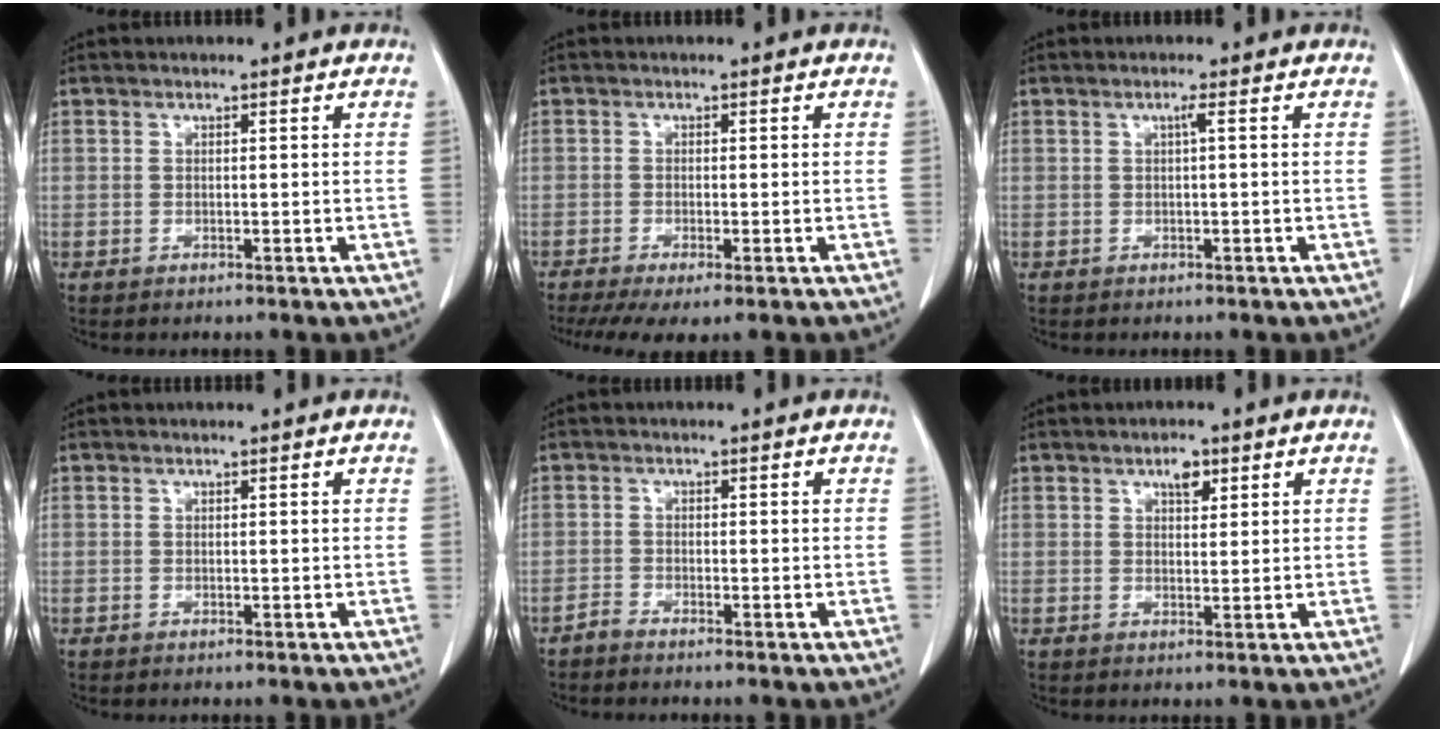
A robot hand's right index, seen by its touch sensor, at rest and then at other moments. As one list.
[{"total": 7.5, "force": [-4.2, 2.4, 5.7], "torque": [-0.100, -0.013, -0.067]}, {"total": 1.2, "force": [0.3, 0.1, 1.1], "torque": [-0.025, 0.003, 0.007]}, {"total": 0.0}, {"total": 1.6, "force": [-1.3, 0.3, 0.7], "torque": [-0.016, 0.001, -0.028]}, {"total": 3.1, "force": [1.7, 1.5, 2.1], "torque": [-0.038, 0.002, 0.029]}]